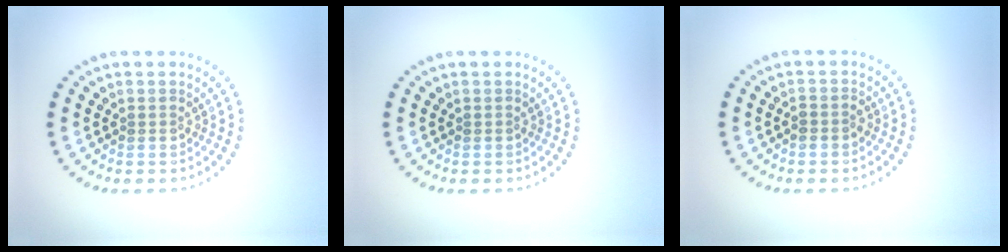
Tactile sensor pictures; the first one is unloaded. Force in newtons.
{"total": 0.0}
{"total": 1.1, "press": 1.0, "slide": 0.5}